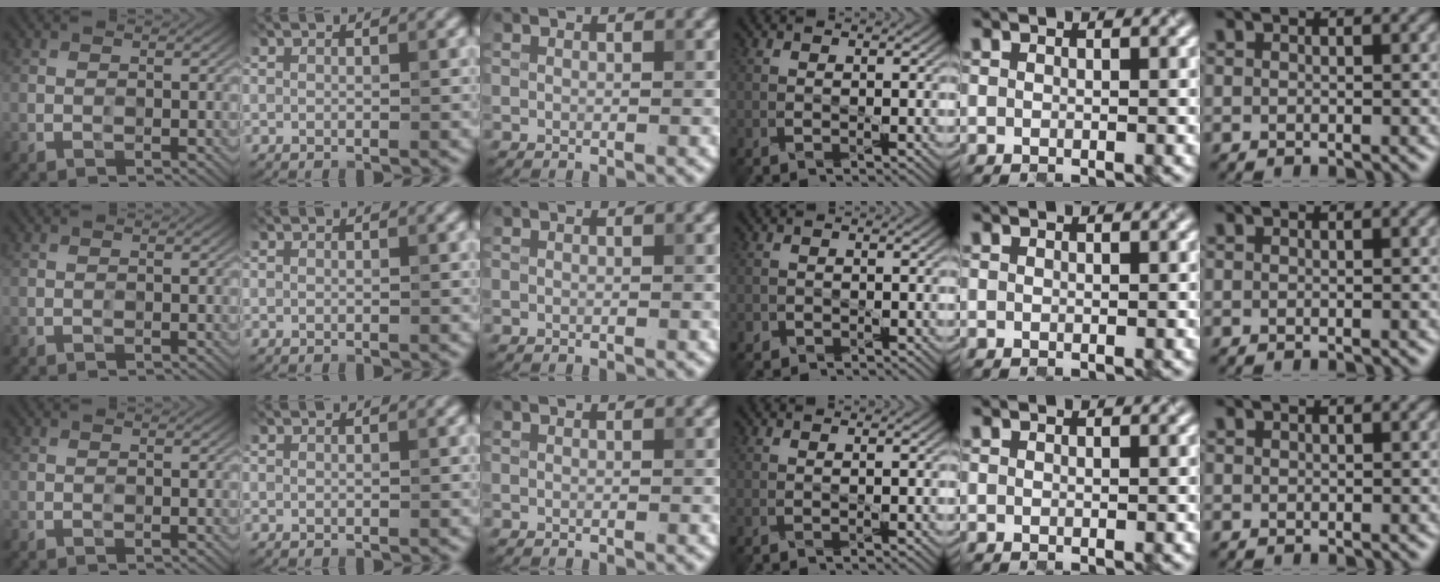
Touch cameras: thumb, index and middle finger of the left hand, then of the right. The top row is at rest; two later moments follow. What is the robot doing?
{"motion": "close", "object": "hinged tin"}